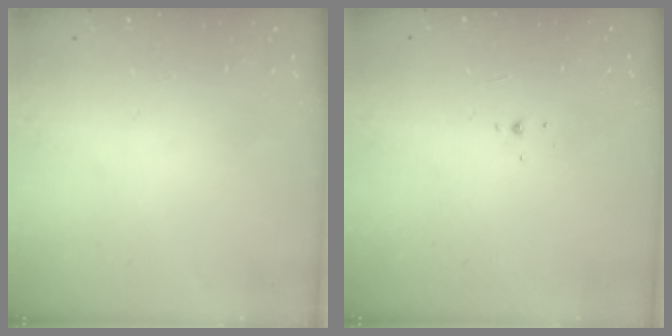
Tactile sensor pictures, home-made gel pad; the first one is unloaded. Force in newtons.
{"total": 2.0, "press": 1.9, "slide": 0.8}